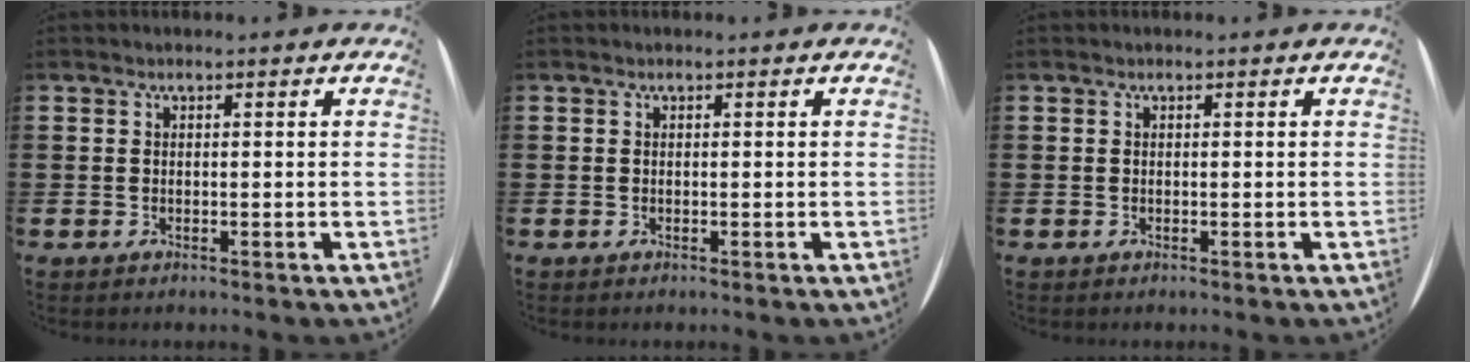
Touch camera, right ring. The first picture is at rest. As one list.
[{"total": 0.0}, {"total": 0.0}]